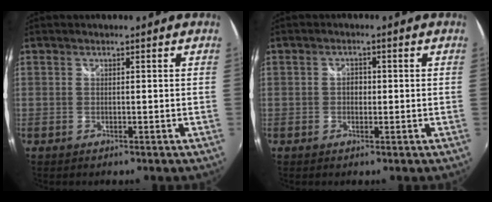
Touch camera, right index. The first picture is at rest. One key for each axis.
{"total": 1.8, "fx": -0.2, "fy": 1.5, "fz": 1.0, "tx": -0.015, "ty": 0.004, "tz": -0.006}